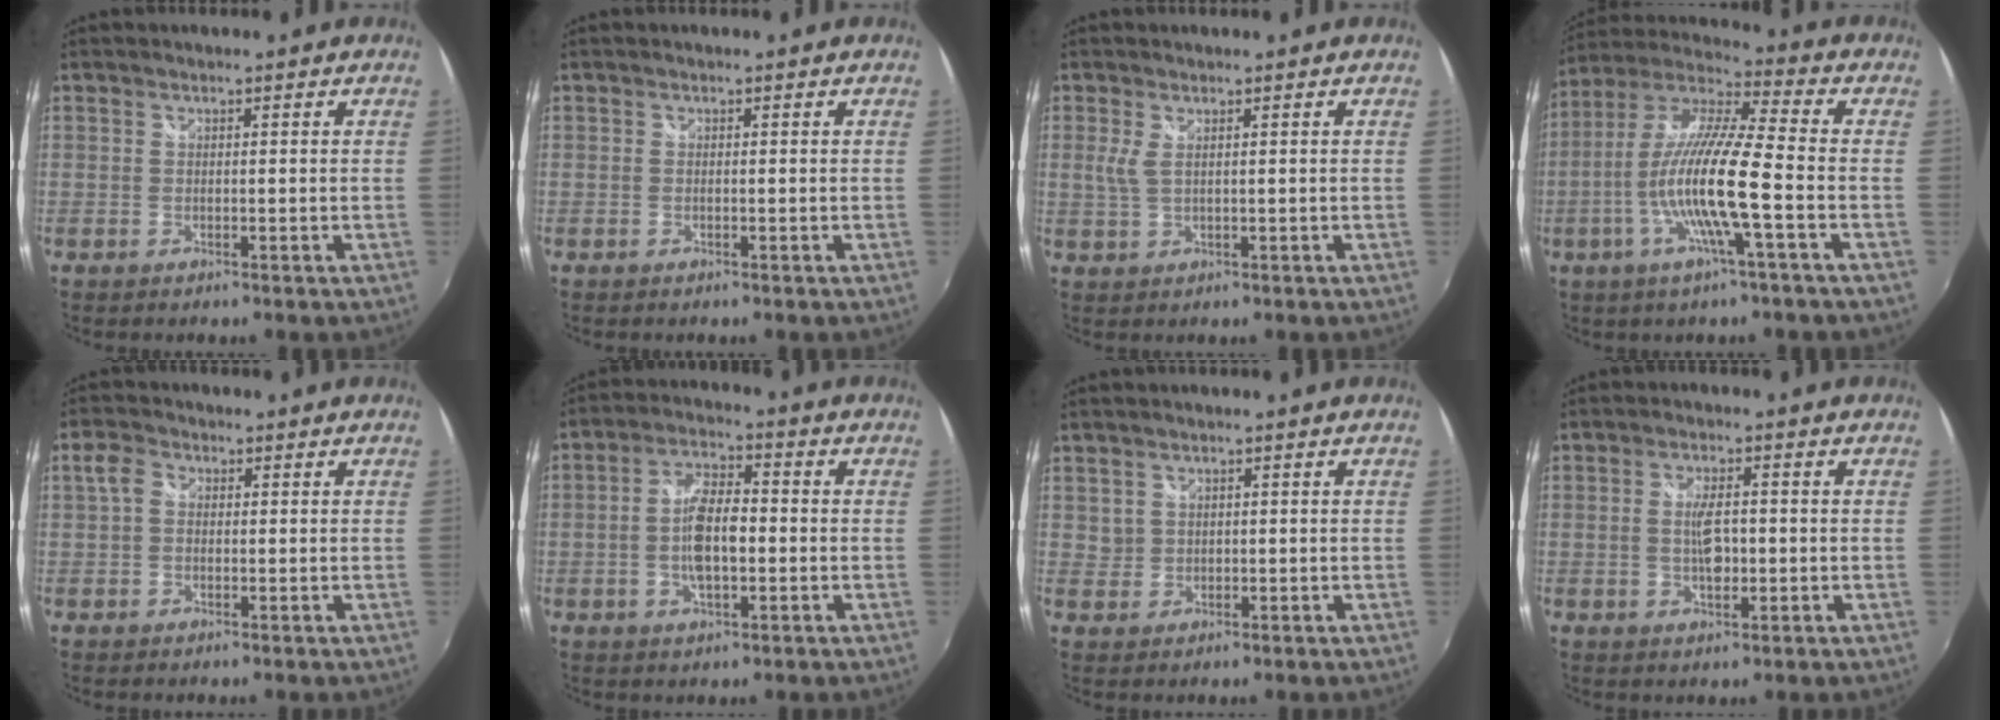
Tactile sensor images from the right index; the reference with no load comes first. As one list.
[{"total": 0.0}, {"total": 2.3, "force": [0.7, 0.6, 2.1], "torque": [-0.044, -0.001, 0.015]}, {"total": 14.9, "force": [-4.3, 0.6, 14.3], "torque": [-0.269, -0.005, -0.086]}, {"total": 3.1, "force": [0.1, 2.5, 1.9], "torque": [-0.039, 0.010, 0.000]}, {"total": 8.1, "force": [-1.2, 3.3, 7.3], "torque": [-0.141, 0.007, -0.020]}, {"total": 1.8, "force": [0.9, 1.6, 0.1], "torque": [0.006, 0.006, 0.017]}, {"total": 4.5, "force": [-0.2, 1.9, 4.1], "torque": [-0.075, -0.002, -0.002]}]